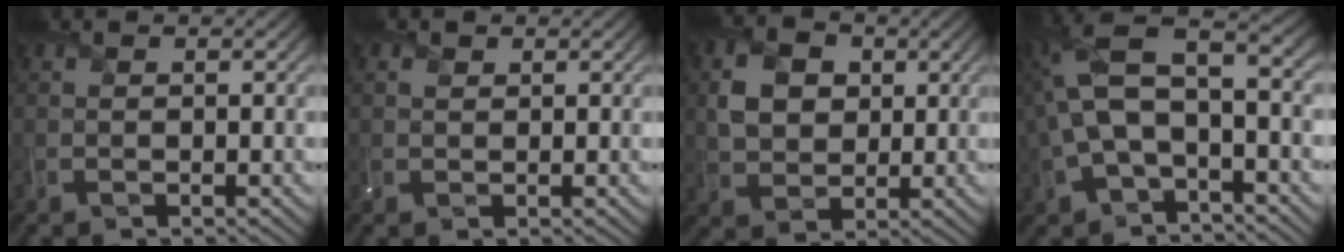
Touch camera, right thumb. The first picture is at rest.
{"total": 0.8, "force": [0.4, 0.6, 0.3], "torque": [-0.008, -0.001, 0.009]}
{"total": 5.3, "force": [1.1, 4.1, 3.1], "torque": [-0.075, 0.003, 0.013]}
{"total": 11.5, "force": [-0.3, 6.2, 9.6], "torque": [-0.230, 0.002, -0.011]}